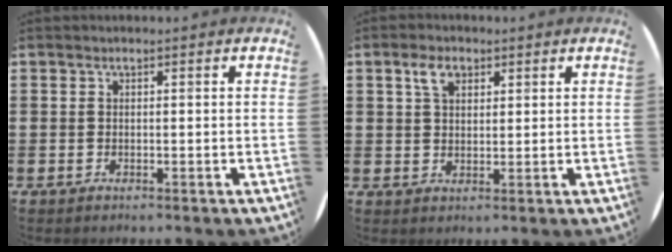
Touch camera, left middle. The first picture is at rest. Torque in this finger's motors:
{"motor_torque": [0.64, -0.19, -0.02, -0.01]}